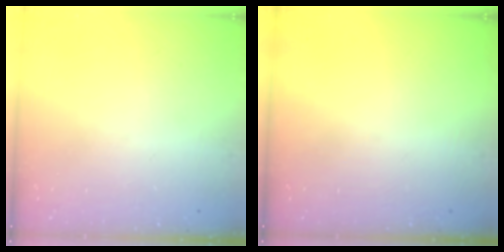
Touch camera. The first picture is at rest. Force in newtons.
{"total": 0.0}